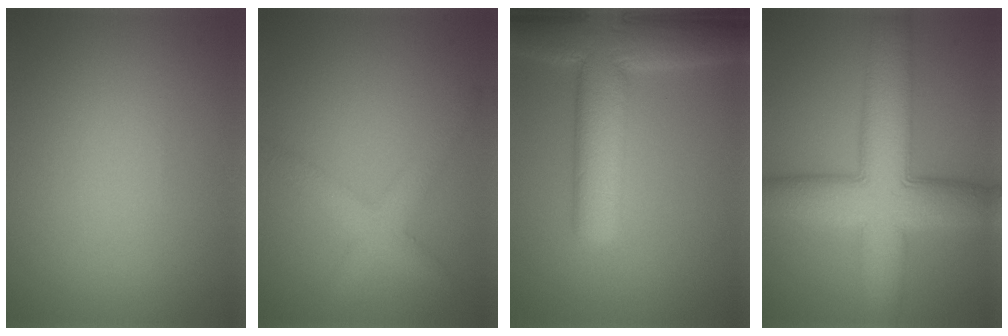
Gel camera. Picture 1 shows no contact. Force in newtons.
{"total": 3.2, "press": 3.2, "slide": 0.1}
{"total": 9.0, "press": 8.9, "slide": 0.5}
{"total": 10.6, "press": 10.6, "slide": 0.4}